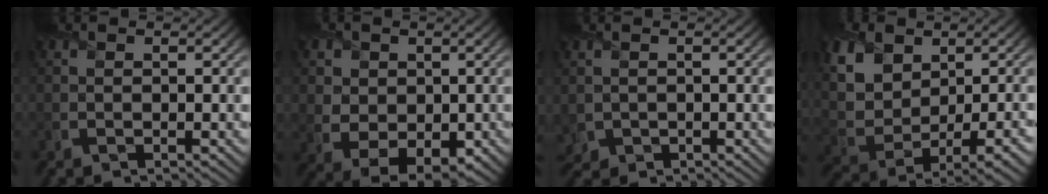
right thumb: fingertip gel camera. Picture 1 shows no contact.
{"total": 6.4, "force": [0.9, 5.3, 3.5], "torque": [-0.092, -0.011, 0.023]}
{"total": 1.7, "force": [-0.2, 1.6, 0.6], "torque": [-0.026, -0.010, -0.001]}
{"total": 11.6, "force": [3.6, 7.5, 8.0], "torque": [-0.181, 0.014, 0.083]}